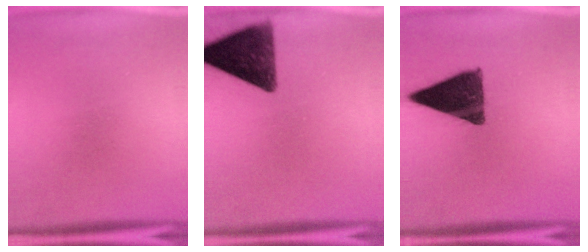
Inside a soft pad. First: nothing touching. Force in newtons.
{"total": 12.0}
{"total": 12.9}